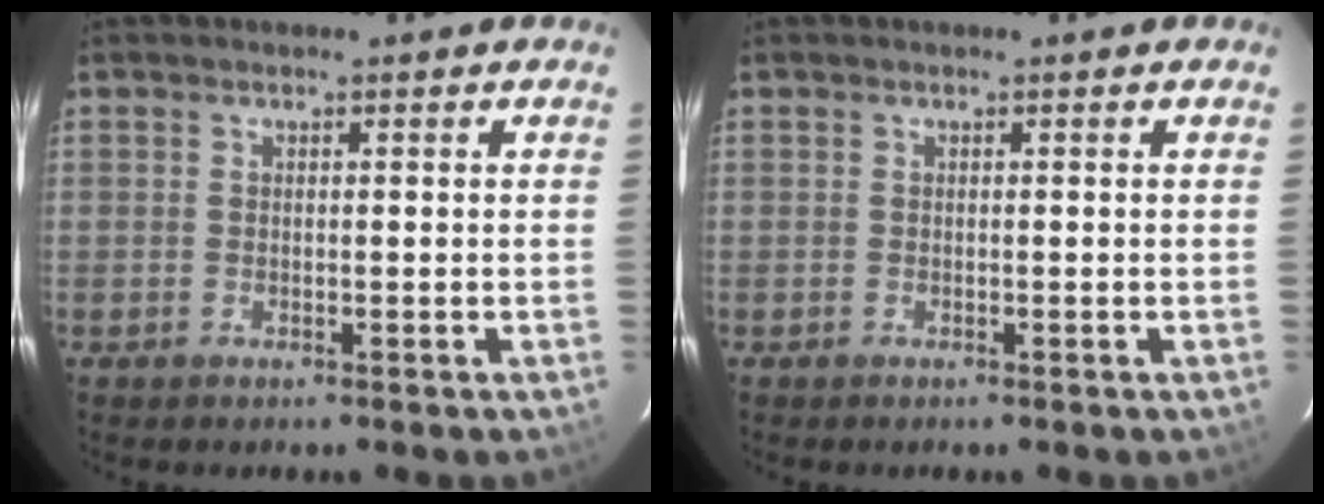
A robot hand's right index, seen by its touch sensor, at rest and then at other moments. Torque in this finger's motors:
{"motor_torque": [0.15, 0.05, 0.04, 0.01]}